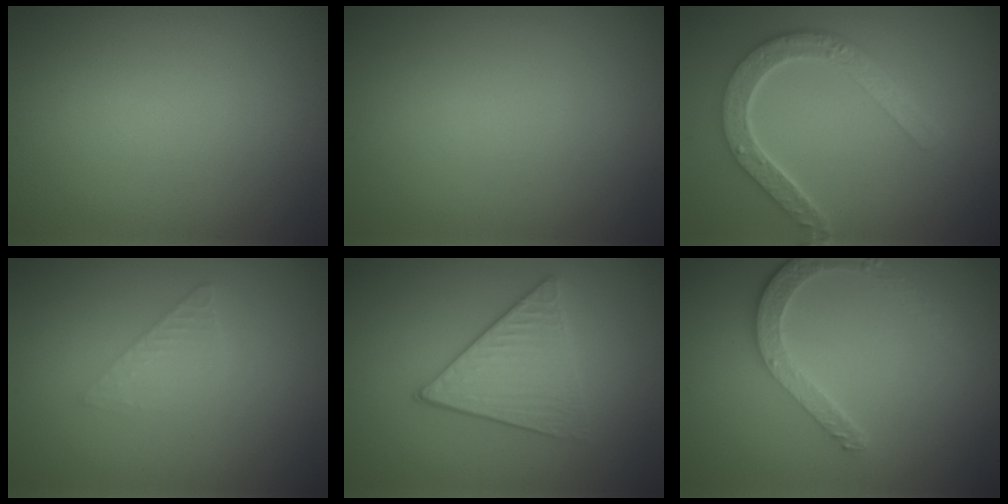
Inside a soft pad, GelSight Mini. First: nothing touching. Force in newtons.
{"total": 0.0}
{"total": 4.9, "press": 3.9, "slide": 3.0}
{"total": 1.4, "press": 1.4, "slide": 0.1}
{"total": 3.9, "press": 3.3, "slide": 2.0}
{"total": 3.6, "press": 2.9, "slide": 2.2}